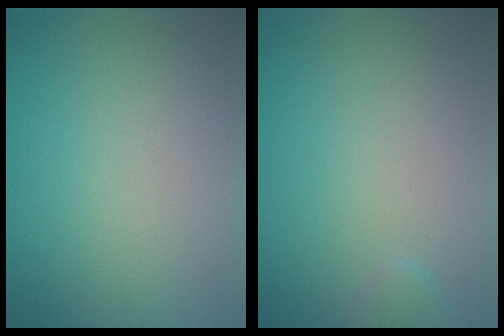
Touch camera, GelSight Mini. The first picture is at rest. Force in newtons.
{"total": 0.8, "press": 0.8, "slide": 0.1}